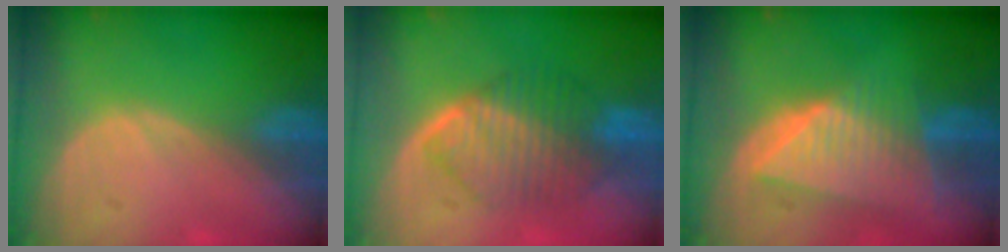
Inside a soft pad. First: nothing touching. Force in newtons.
{"total": 7.5, "press": 7.5, "slide": 0.4}
{"total": 8.8, "press": 7.9, "slide": 3.9}